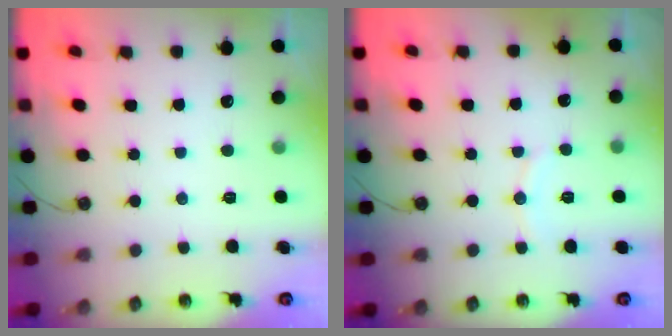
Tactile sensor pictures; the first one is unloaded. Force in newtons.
{"total": 4.5, "press": 4.5, "slide": 0.4}